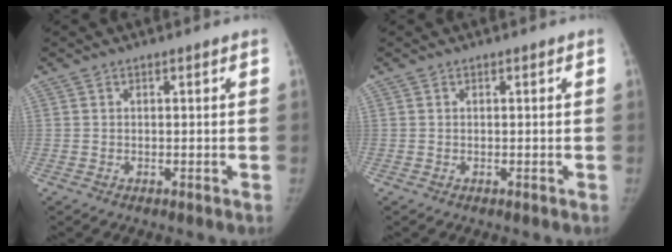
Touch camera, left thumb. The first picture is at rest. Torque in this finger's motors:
{"motor_torque": [0.06, -0.04, 0.10, -0.09, 0.01]}